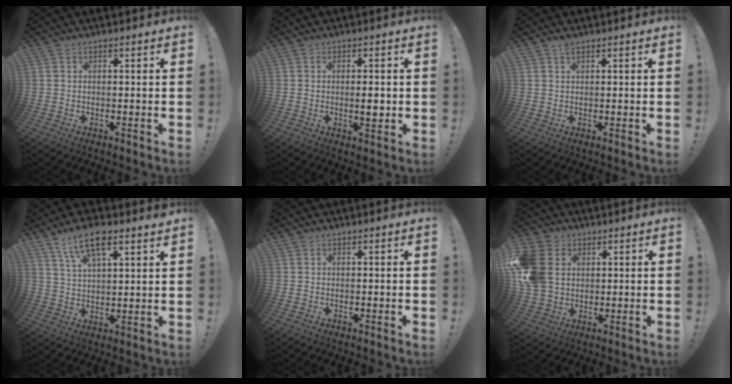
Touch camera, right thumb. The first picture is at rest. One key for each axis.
{"total": 4.0, "fx": -0.3, "fy": 1.2, "fz": 3.9, "tx": -0.043, "ty": -0.007, "tz": -0.010}
{"total": 1.5, "fx": 1.2, "fy": 0.2, "fz": 0.9, "tx": -0.011, "ty": -0.003, "tz": 0.020}
{"total": 10.3, "fx": 6.8, "fy": 3.4, "fz": 7.0, "tx": -0.123, "ty": -0.023, "tz": 0.121}
{"total": 0.0}
{"total": 14.5, "fx": 2.4, "fy": 11.9, "fz": 8.0, "tx": -0.156, "ty": -0.005, "tz": 0.050}